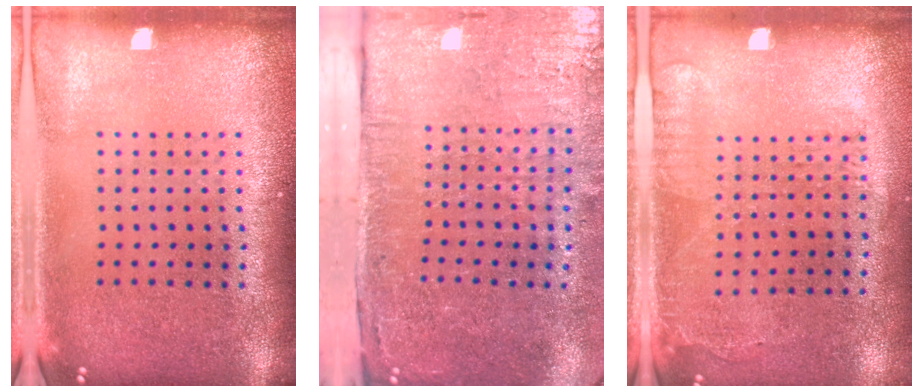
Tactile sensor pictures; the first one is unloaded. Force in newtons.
{"total": 5.0, "press": 4.0, "slide": 3.0}
{"total": 1.7, "press": 1.2, "slide": 1.2}